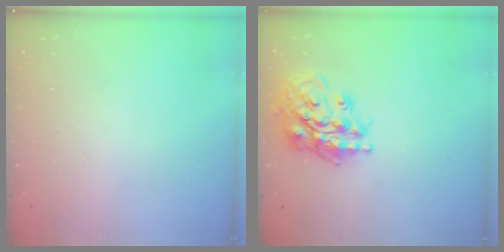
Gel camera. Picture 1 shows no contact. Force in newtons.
{"total": 18.3, "press": 18.1, "slide": 2.6}